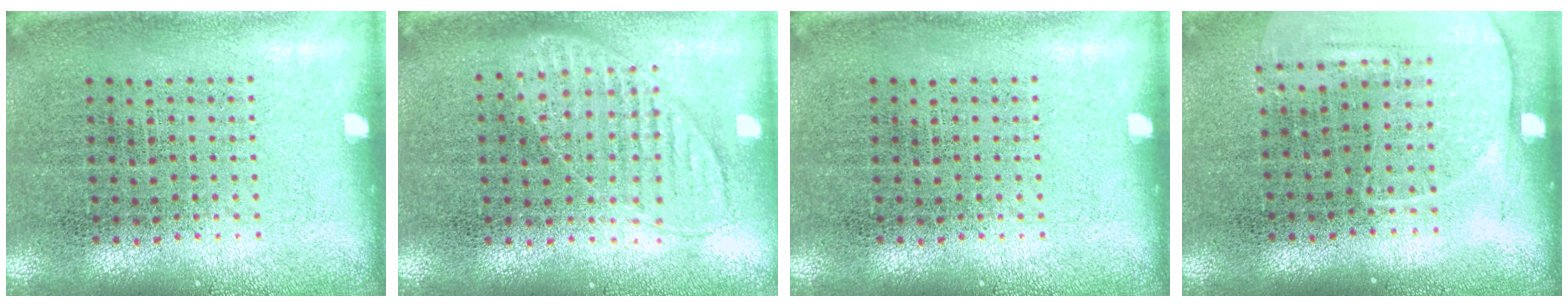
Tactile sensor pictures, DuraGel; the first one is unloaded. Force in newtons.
{"total": 1.0, "press": 0.9, "slide": 0.2}
{"total": 0.0}
{"total": 1.4, "press": 1.3, "slide": 0.4}